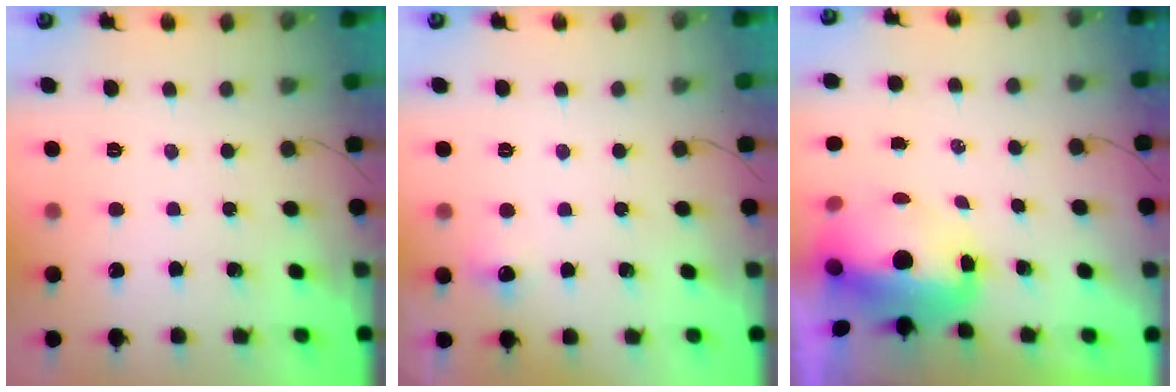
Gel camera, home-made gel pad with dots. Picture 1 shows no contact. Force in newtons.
{"total": 10.6, "press": 4.4, "slide": 9.7}
{"total": 13.3, "press": 9.2, "slide": 9.6}